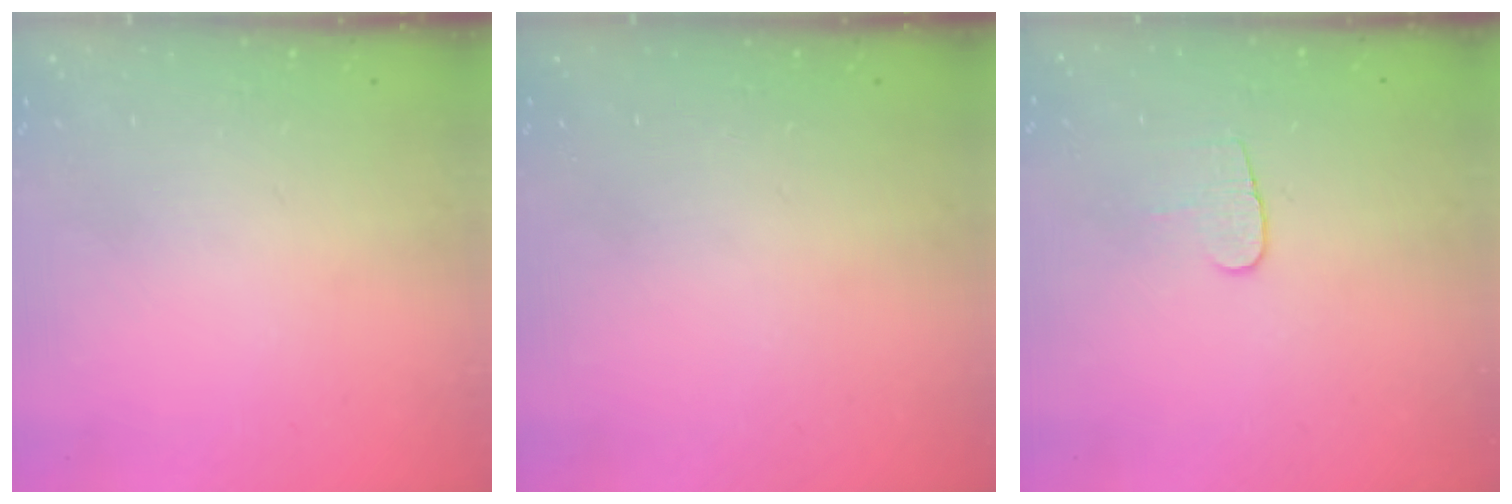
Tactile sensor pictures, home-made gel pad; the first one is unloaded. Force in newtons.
{"total": 0.0}
{"total": 5.1, "press": 5.1, "slide": 0.5}